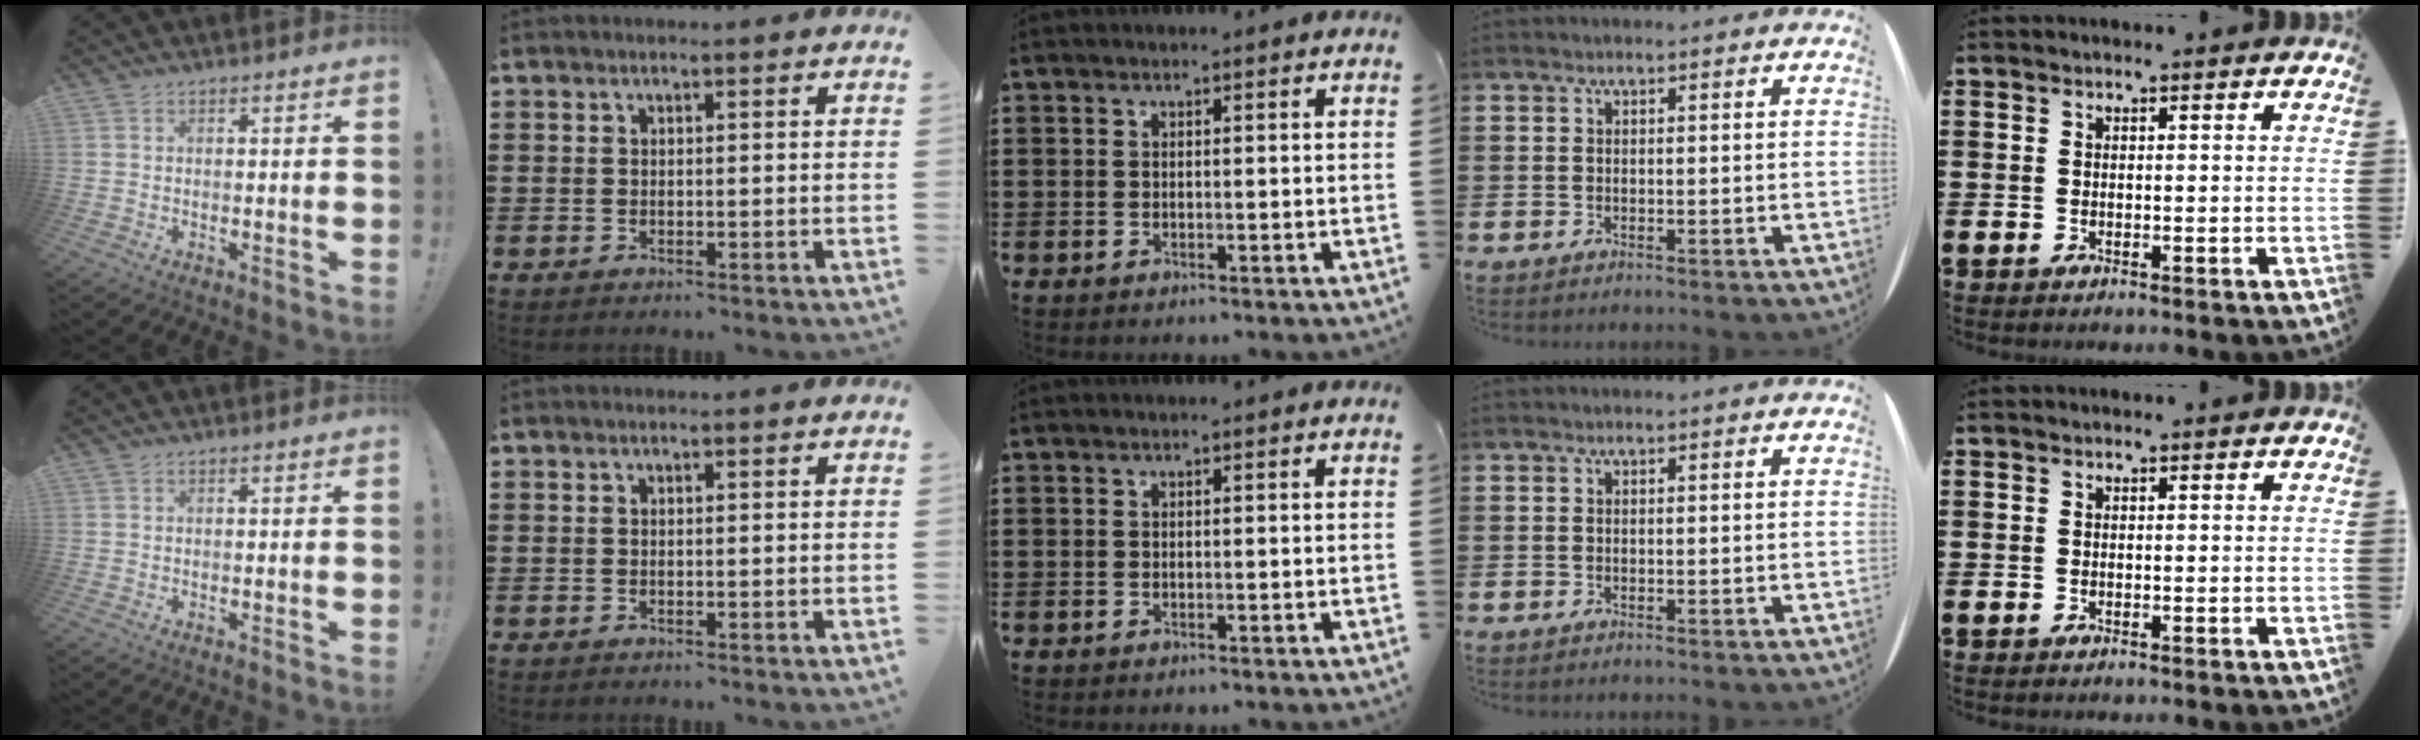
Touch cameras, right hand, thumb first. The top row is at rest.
{}